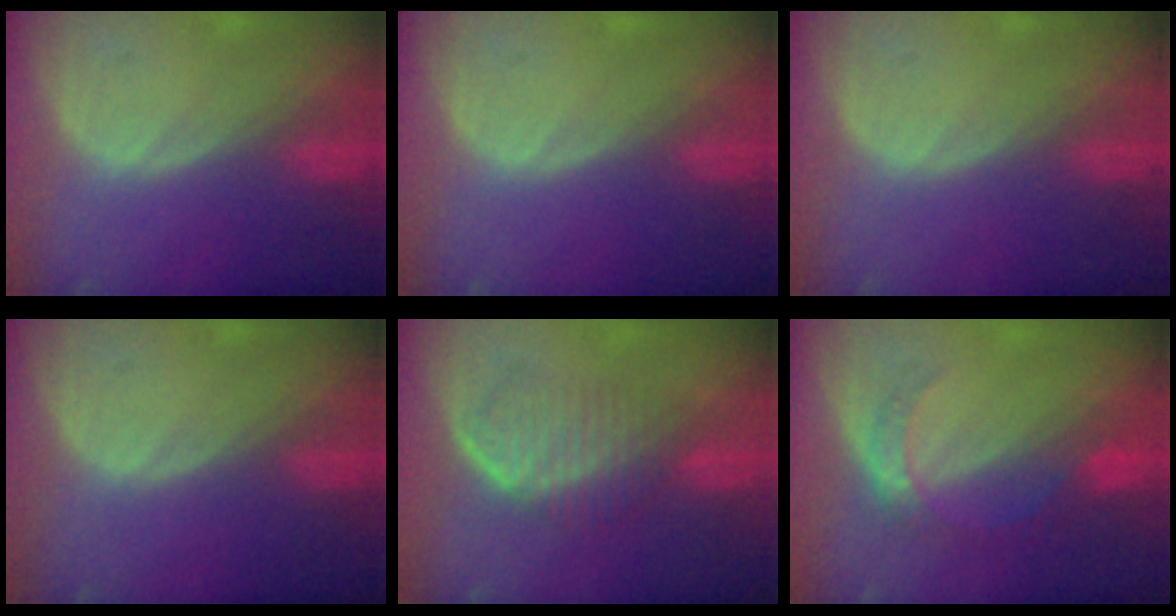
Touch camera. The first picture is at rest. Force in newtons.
{"total": 0.0}
{"total": 0.0}
{"total": 0.0}
{"total": 6.9, "press": 6.1, "slide": 3.3}
{"total": 5.2, "press": 4.7, "slide": 2.3}